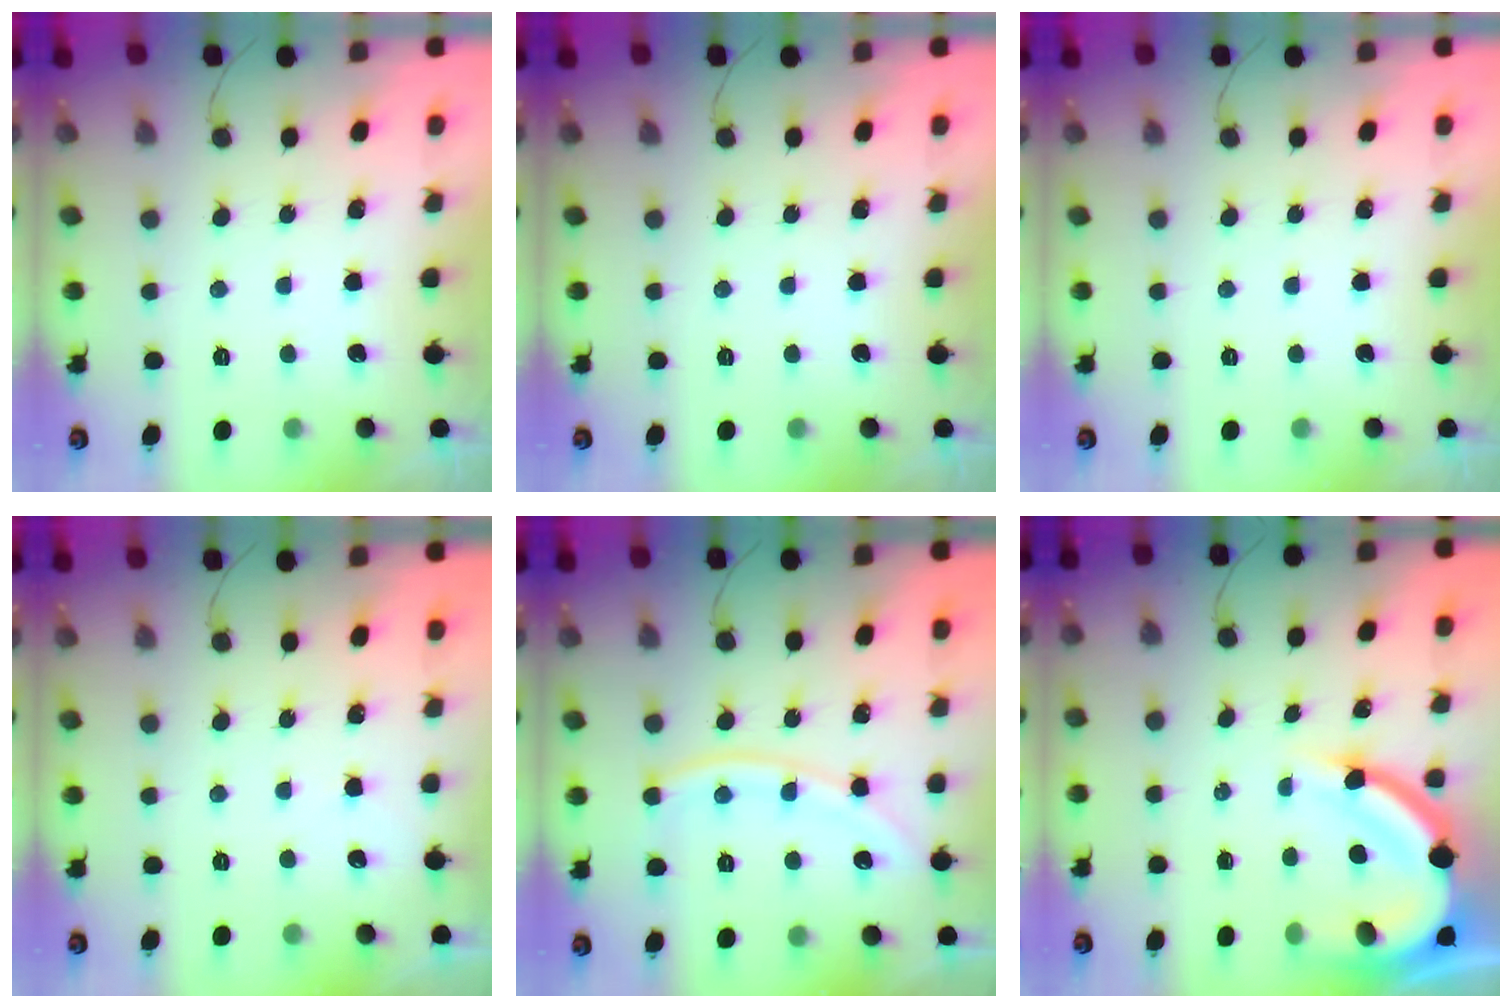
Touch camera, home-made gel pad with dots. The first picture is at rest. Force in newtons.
{"total": 0.0}
{"total": 0.0}
{"total": 1.2, "press": 1.2, "slide": 0.3}
{"total": 11.3, "press": 11.2, "slide": 1.5}
{"total": 13.6, "press": 13.5, "slide": 1.8}